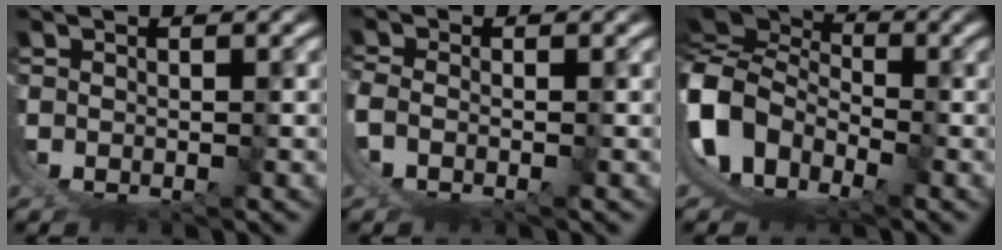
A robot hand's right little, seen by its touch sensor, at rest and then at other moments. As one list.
[{"total": 1.3, "force": [-0.6, 0.2, 1.1], "torque": [-0.028, -0.006, -0.008]}, {"total": 13.9, "force": [-2.3, 11.5, 7.5], "torque": [-0.199, -0.048, -0.039]}]